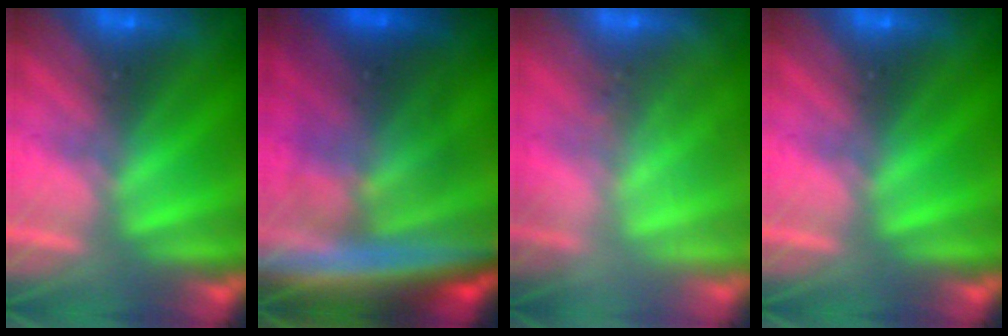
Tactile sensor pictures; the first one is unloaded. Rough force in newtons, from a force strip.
{"total": 7.6}
{"total": 3.0}
{"total": 0.0}